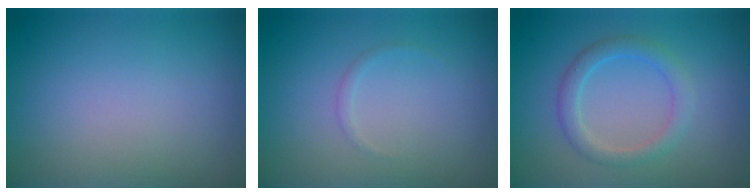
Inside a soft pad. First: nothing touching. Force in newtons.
{"total": 0.6, "press": 0.6, "slide": 0.0}
{"total": 2.4, "press": 2.4, "slide": 0.1}